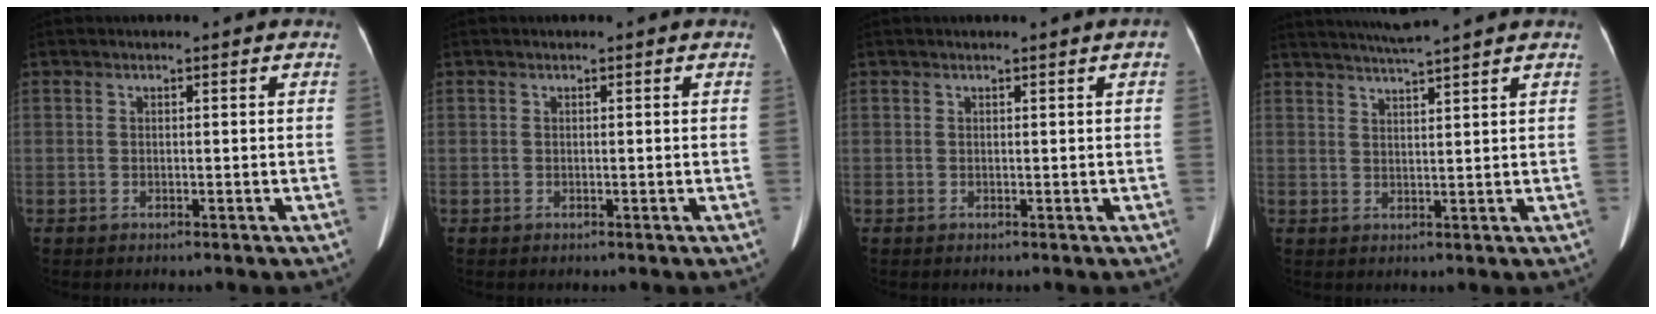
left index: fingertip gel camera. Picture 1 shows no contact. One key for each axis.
{"total": 0.0}
{"total": 1.6, "fx": 0.8, "fy": -0.1, "fz": 1.4, "tx": -0.016, "ty": -0.004, "tz": 0.009}
{"total": 7.2, "fx": 6.4, "fy": -1.4, "fz": 3.0, "tx": -0.054, "ty": 0.001, "tz": 0.097}